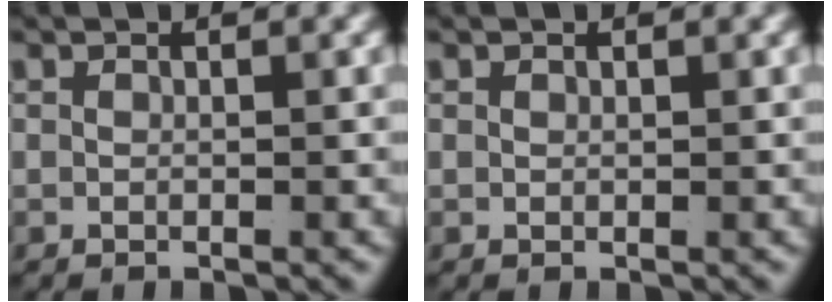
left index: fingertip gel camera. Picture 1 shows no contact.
{"total": 0.0}